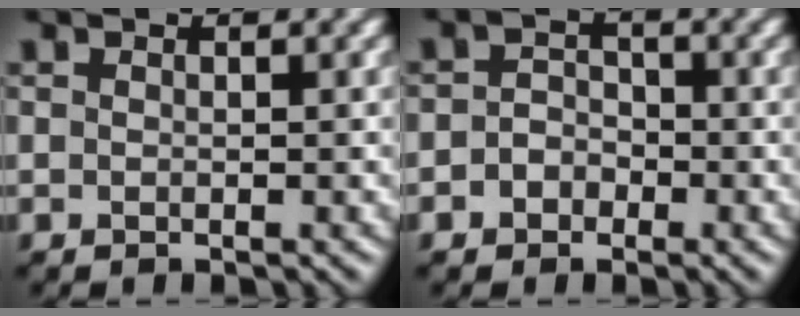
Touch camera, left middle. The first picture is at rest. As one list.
[{"total": 1.9, "force": [-1.3, 1.4, 0.4], "torque": [0.002, 0.005, -0.029]}]